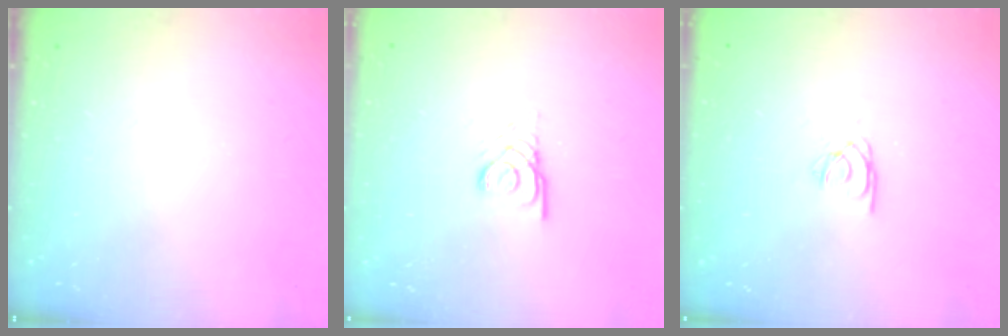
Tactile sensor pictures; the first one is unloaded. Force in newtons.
{"total": 2.6, "press": 2.6, "slide": 0.1}
{"total": 2.5, "press": 2.5, "slide": 0.1}